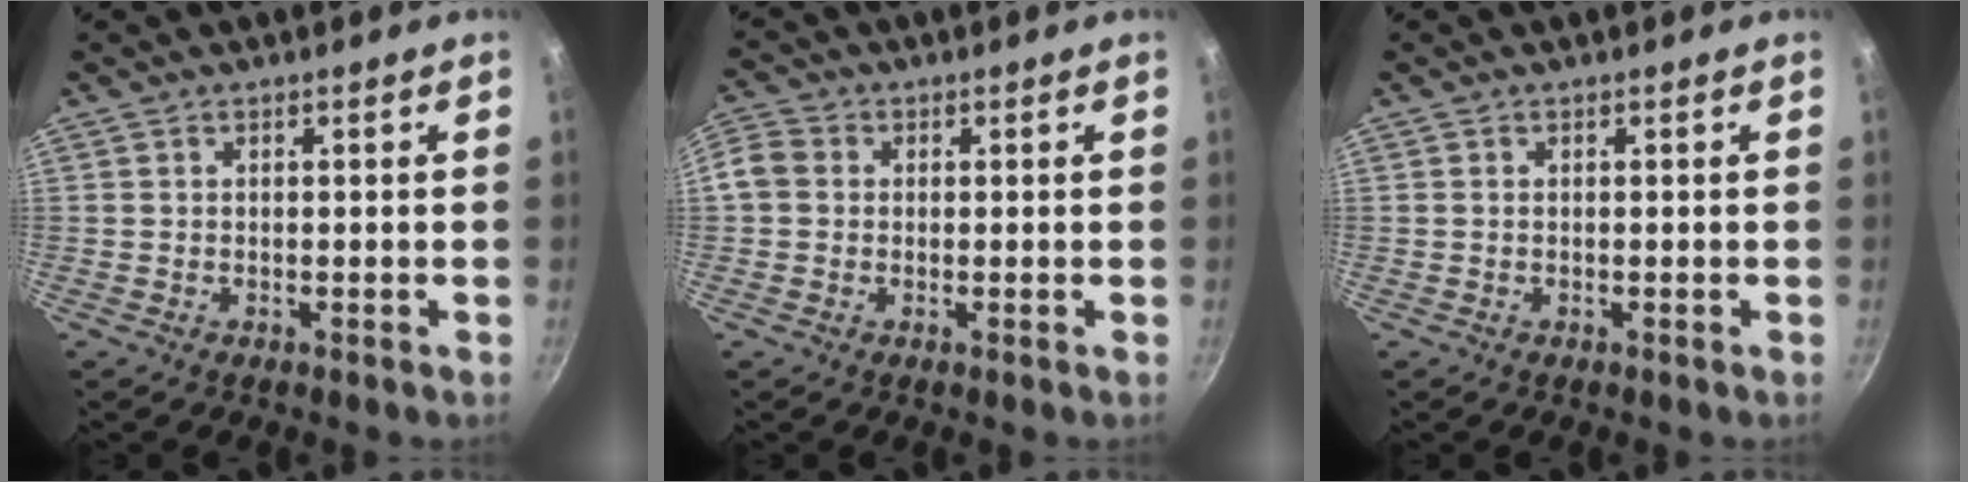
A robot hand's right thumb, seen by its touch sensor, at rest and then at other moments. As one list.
[{"total": 7.3, "force": [0.4, 6.4, 3.5], "torque": [-0.081, 0.019, -0.009]}, {"total": 0.0}]